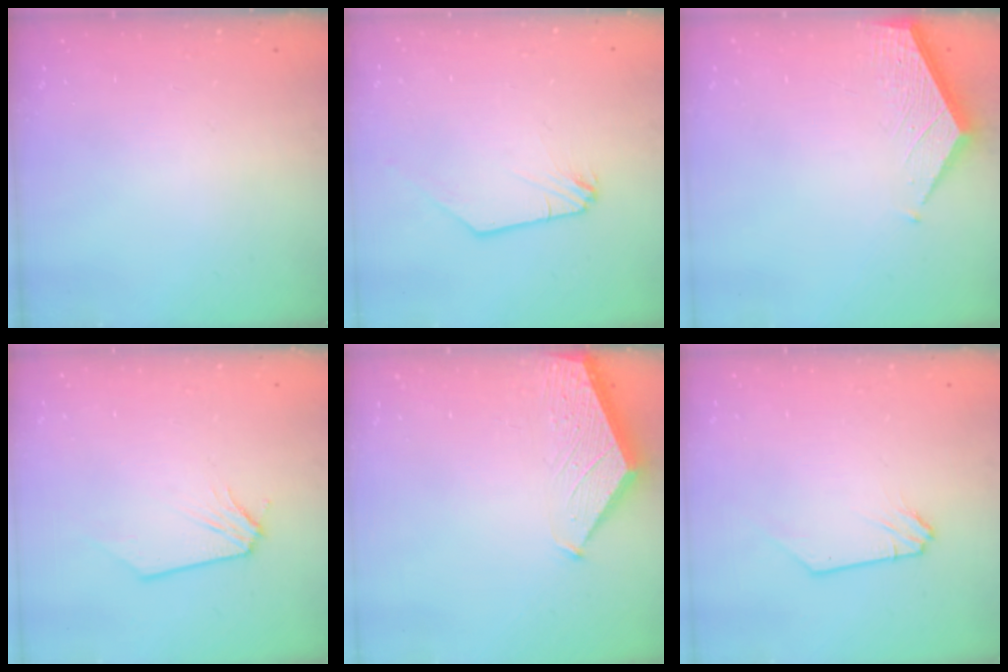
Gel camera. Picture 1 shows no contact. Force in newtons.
{"total": 0.6, "press": 0.6, "slide": 0.1}
{"total": 3.4, "press": 3.4, "slide": 0.4}
{"total": 0.0}
{"total": 1.6, "press": 1.6, "slide": 0.2}
{"total": 0.0}